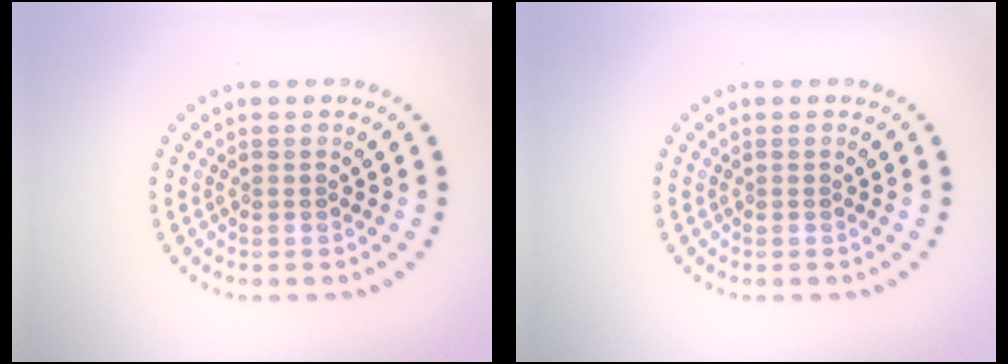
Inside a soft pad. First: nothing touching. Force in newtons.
{"total": 0.0}